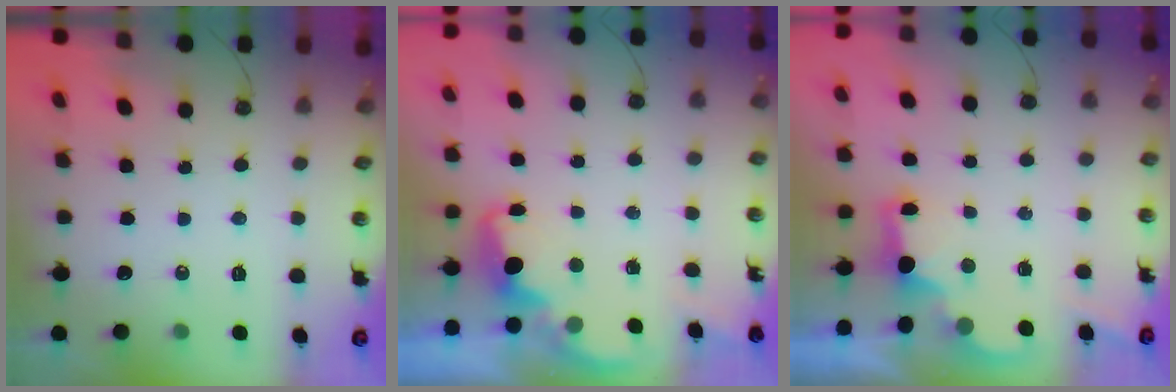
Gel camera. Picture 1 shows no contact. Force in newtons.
{"total": 2.1, "press": 2.0, "slide": 0.6}
{"total": 2.4, "press": 2.3, "slide": 0.7}